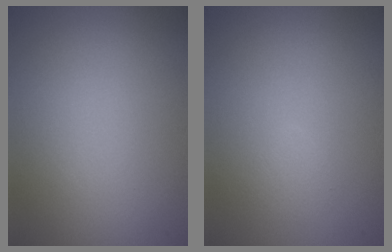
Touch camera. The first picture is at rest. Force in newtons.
{"total": 0.9, "press": 0.9, "slide": 0.0}